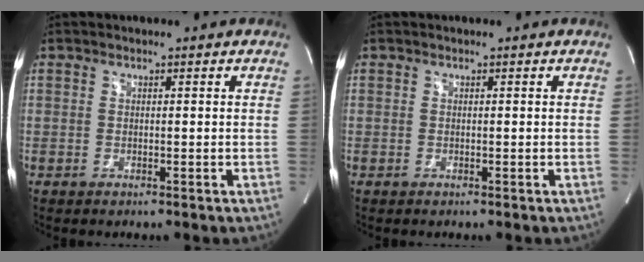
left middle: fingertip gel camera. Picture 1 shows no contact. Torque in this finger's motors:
{"motor_torque": [0.15, -0.14, 0.09, 0.02]}